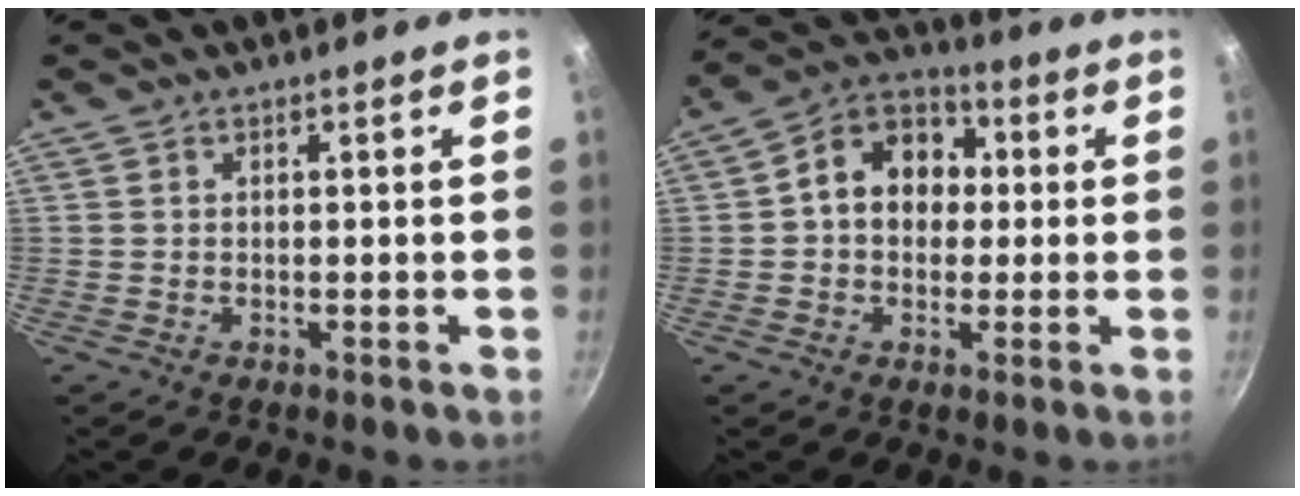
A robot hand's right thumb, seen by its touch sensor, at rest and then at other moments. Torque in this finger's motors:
{"motor_torque": [0.44, 2.26, 0.91, -0.68, 0.08]}